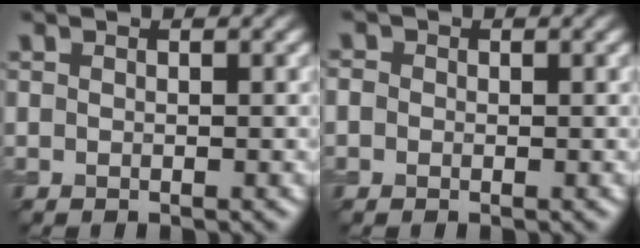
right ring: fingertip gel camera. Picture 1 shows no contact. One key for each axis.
{"total": 0.9, "fx": 0.0, "fy": 0.9, "fz": 0.2, "tx": -0.002, "ty": -0.005, "tz": -0.005}